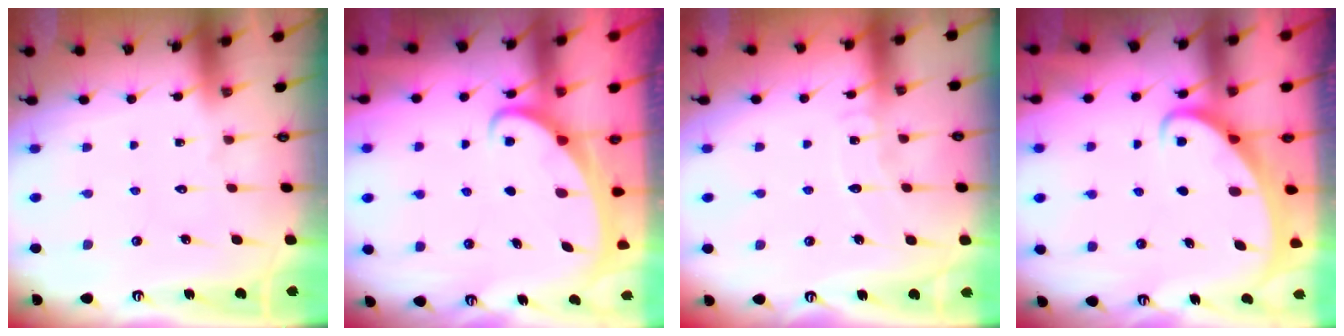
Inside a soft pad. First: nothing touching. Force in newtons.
{"total": 2.0, "press": 2.0, "slide": 0.3}
{"total": 5.7, "press": 5.7, "slide": 0.6}
{"total": 2.2, "press": 2.2, "slide": 0.3}